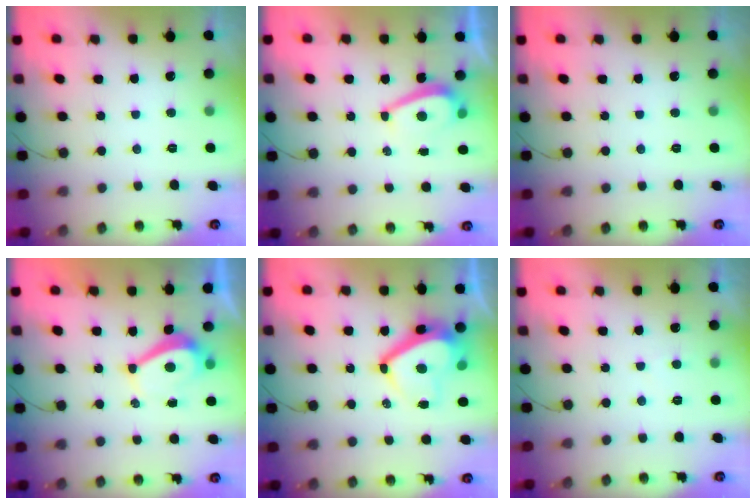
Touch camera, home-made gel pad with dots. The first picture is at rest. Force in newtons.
{"total": 4.7, "press": 4.6, "slide": 0.6}
{"total": 0.0}
{"total": 4.0, "press": 4.0, "slide": 0.6}
{"total": 10.4, "press": 10.3, "slide": 1.6}
{"total": 1.7, "press": 1.6, "slide": 0.5}